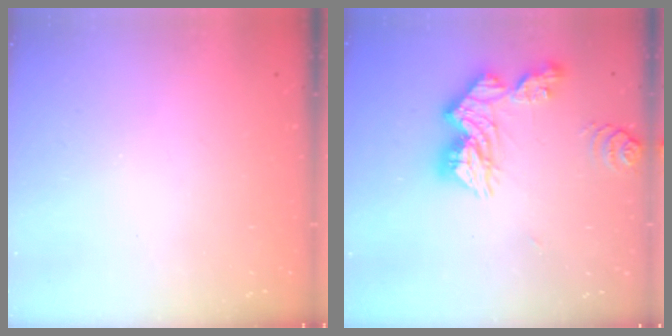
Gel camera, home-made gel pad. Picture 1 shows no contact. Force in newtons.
{"total": 14.2, "press": 14.1, "slide": 1.4}